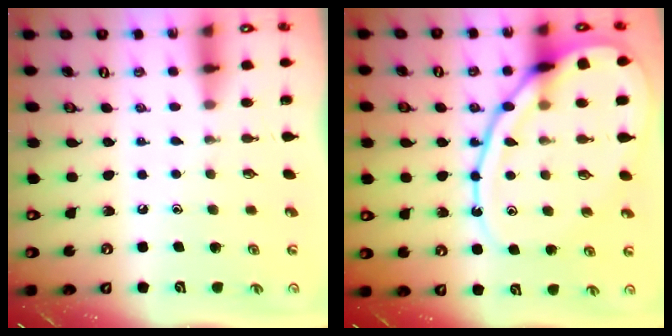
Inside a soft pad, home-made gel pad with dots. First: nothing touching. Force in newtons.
{"total": 16.6, "press": 16.6, "slide": 1.2}